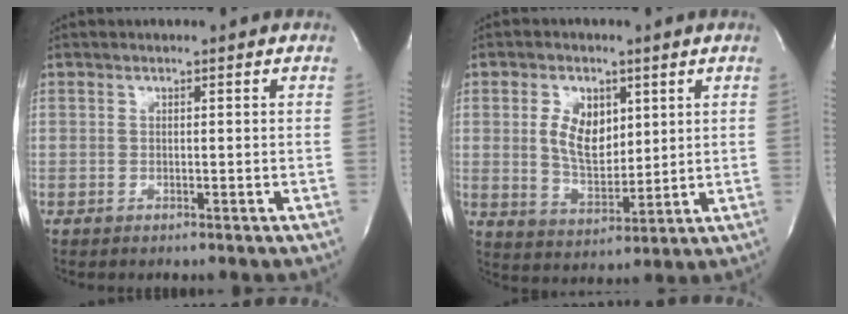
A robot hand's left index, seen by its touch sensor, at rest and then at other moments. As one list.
[{"total": 7.9, "force": [2.2, 4.7, 6.0], "torque": [-0.115, 0.002, 0.049]}]